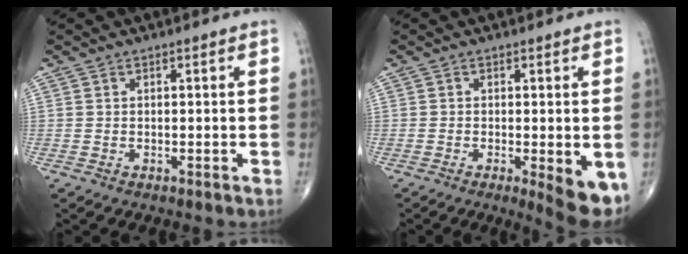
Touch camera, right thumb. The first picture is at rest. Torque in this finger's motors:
{"motor_torque": [0.92, 1.75, 0.08, -0.17, 0.24]}